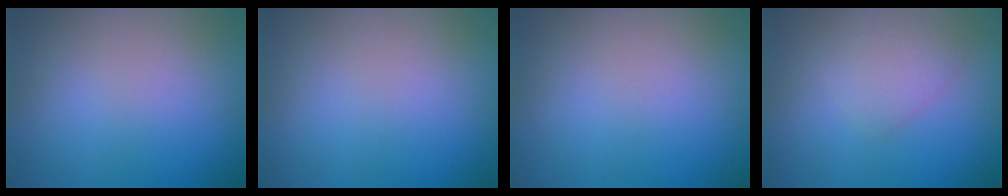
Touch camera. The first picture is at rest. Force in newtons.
{"total": 0.0}
{"total": 0.0}
{"total": 1.8, "press": 1.8, "slide": 0.0}